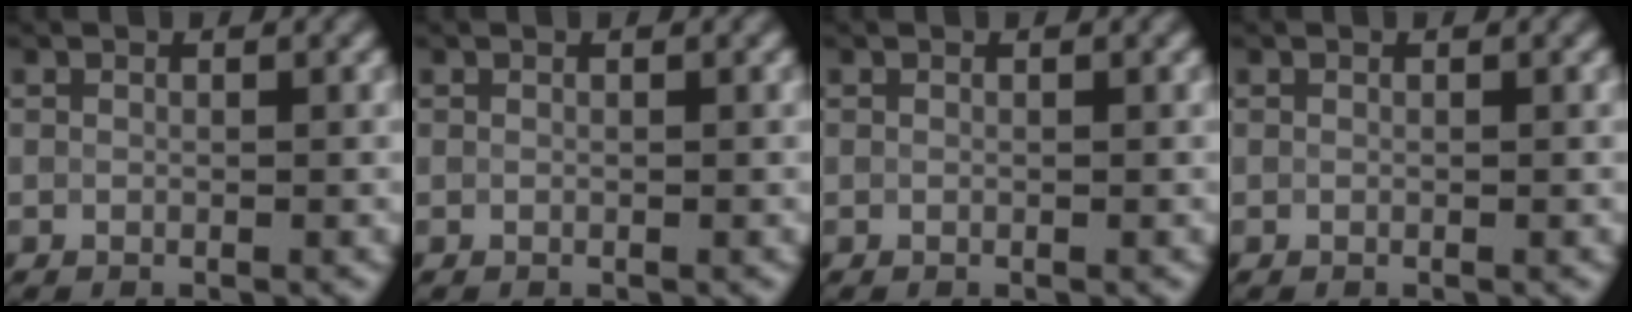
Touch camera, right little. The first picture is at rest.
{"total": 0.0}
{"total": 0.0}
{"total": 0.0}